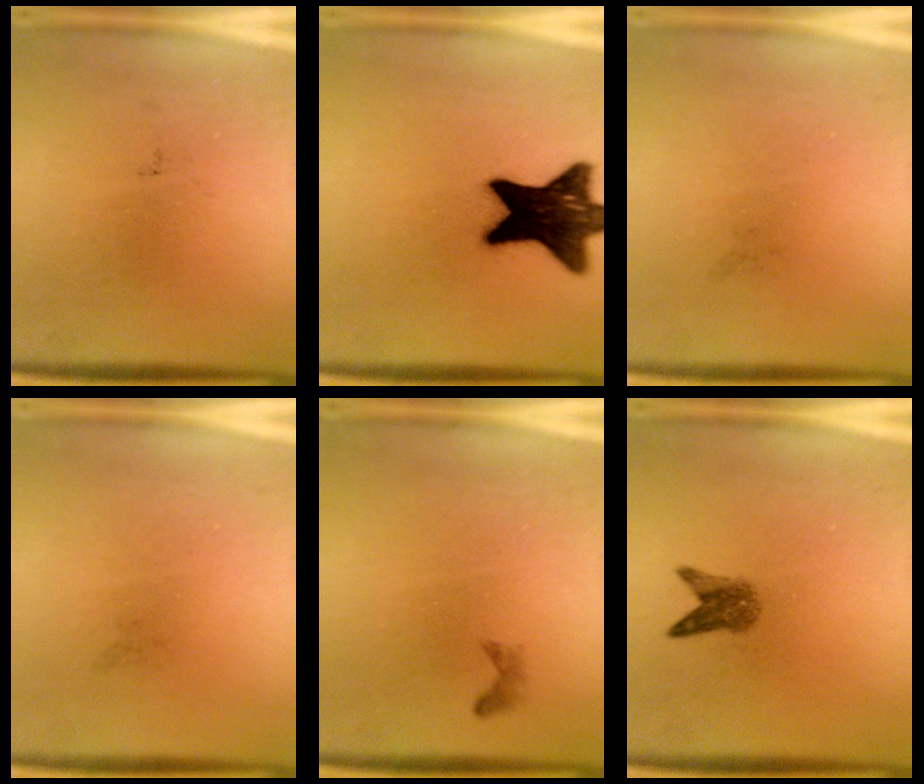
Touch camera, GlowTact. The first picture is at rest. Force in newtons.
{"total": 17.6}
{"total": 0.0}
{"total": 0.0}
{"total": 0.6}
{"total": 2.9}